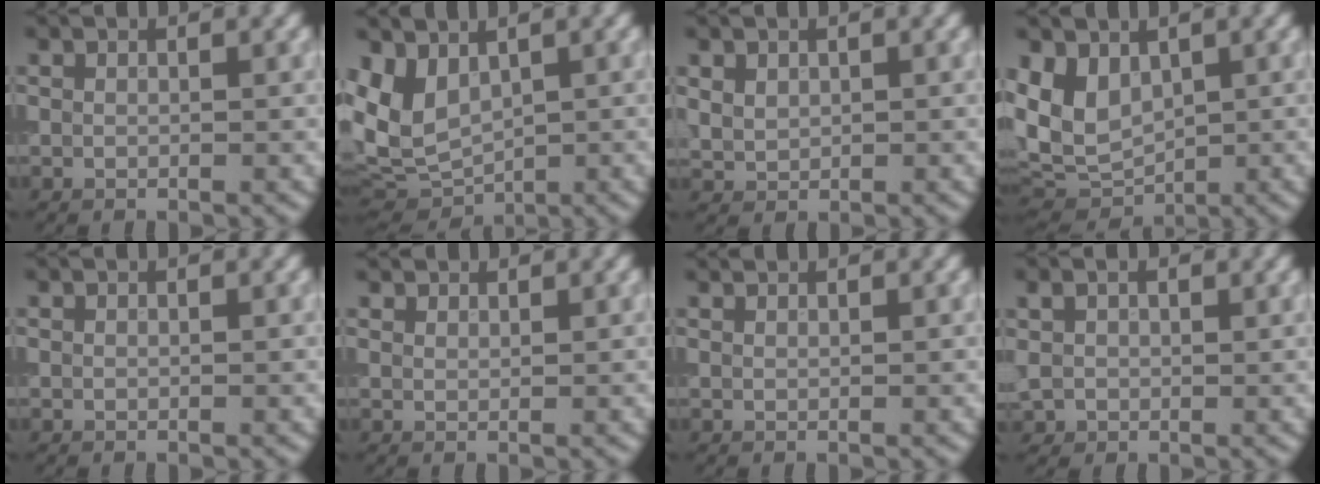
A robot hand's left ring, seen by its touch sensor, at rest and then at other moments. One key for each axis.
{"total": 4.8, "fx": 1.0, "fy": 3.2, "fz": 3.5, "tx": -0.080, "ty": -0.002, "tz": 0.020}
{"total": 1.4, "fx": 0.6, "fy": 1.2, "fz": 0.6, "tx": -0.015, "ty": -0.002, "tz": 0.016}
{"total": 5.7, "fx": 1.2, "fy": 4.0, "fz": 3.8, "tx": -0.089, "ty": -0.005, "tz": 0.016}
{"total": 0.0}
{"total": 1.7, "fx": 1.5, "fy": 0.8, "fz": 0.3, "tx": -0.015, "ty": -0.007, "tz": 0.038}
{"total": 0.6, "fx": 0.6, "fy": 0.0, "fz": 0.1, "tx": -0.008, "ty": 0.000, "tz": 0.010}
{"total": 1.8, "fx": 0.5, "fy": 1.5, "fz": 0.8, "tx": -0.023, "ty": 0.001, "tz": 0.007}